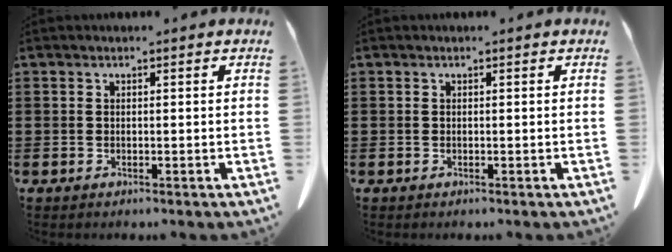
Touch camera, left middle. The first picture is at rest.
{"total": 0.0}